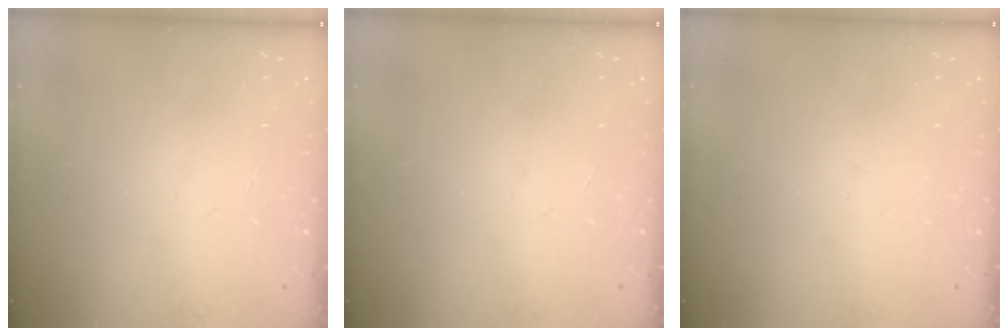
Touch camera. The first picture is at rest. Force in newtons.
{"total": 0.0}
{"total": 2.7, "press": 2.6, "slide": 0.3}